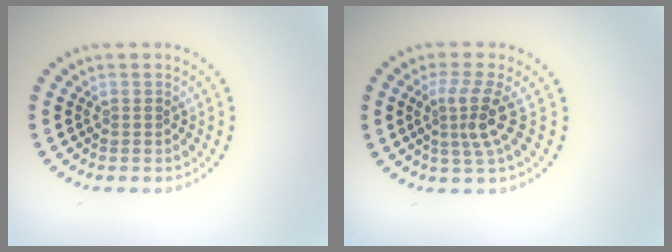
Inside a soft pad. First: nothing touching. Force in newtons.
{"total": 3.2, "press": 2.2, "slide": 2.3}